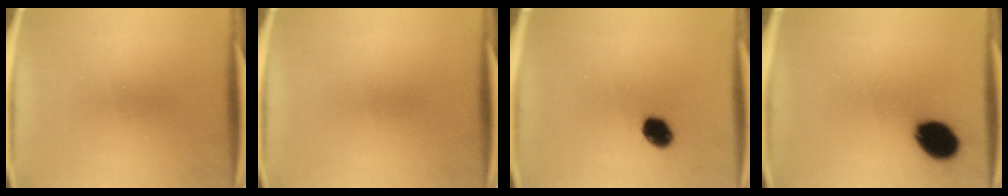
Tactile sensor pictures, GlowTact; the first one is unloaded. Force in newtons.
{"total": 0.0}
{"total": 5.7}
{"total": 10.9}